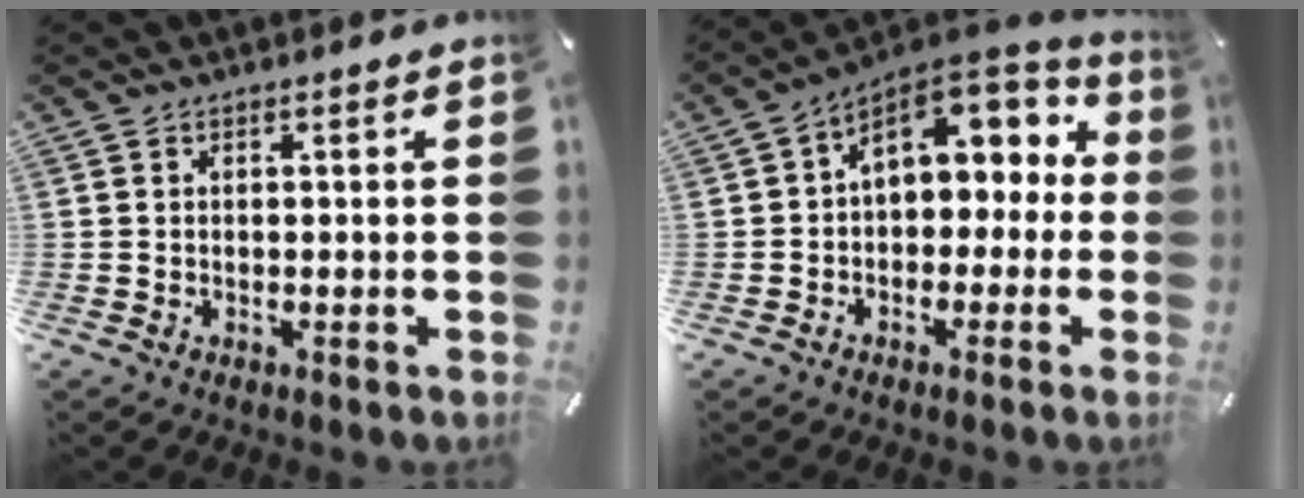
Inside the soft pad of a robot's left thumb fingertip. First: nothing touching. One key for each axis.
{"total": 9.5, "fx": 3.8, "fy": 7.0, "fz": 5.1, "tx": -0.073, "ty": -0.024, "tz": 0.071}